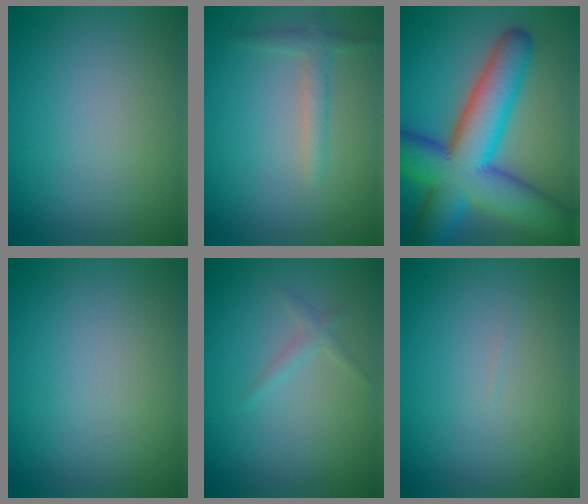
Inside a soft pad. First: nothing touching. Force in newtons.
{"total": 1.8, "press": 1.7, "slide": 0.1}
{"total": 13.3, "press": 13.3, "slide": 0.5}
{"total": 0.0}
{"total": 1.0, "press": 1.0, "slide": 0.0}
{"total": 0.0}